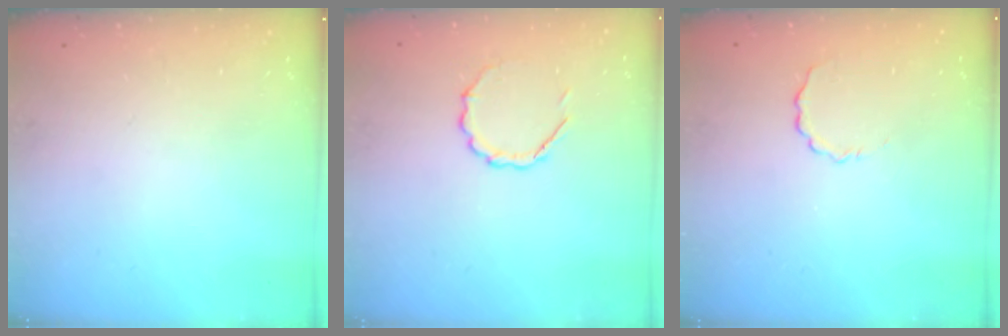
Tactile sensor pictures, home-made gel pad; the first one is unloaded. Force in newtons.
{"total": 4.5, "press": 4.3, "slide": 1.4}
{"total": 2.6, "press": 2.5, "slide": 0.8}